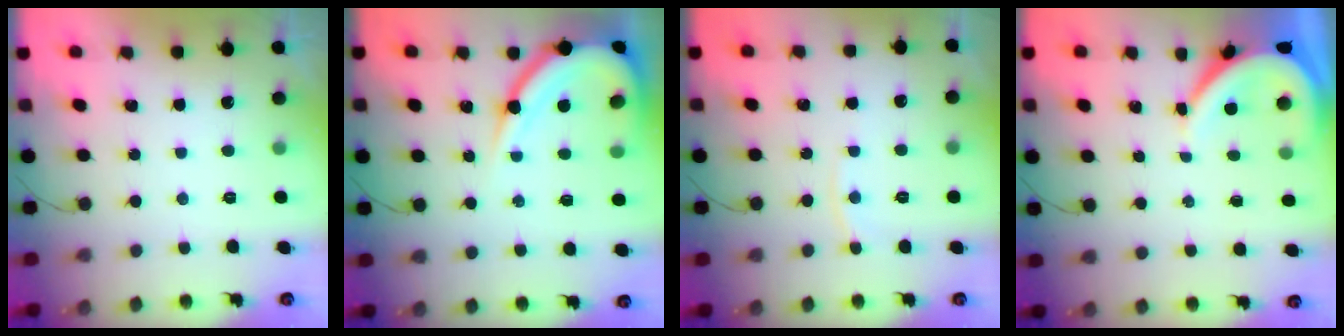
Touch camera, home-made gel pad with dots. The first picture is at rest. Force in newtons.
{"total": 12.2, "press": 12.2, "slide": 1.0}
{"total": 3.7, "press": 3.7, "slide": 0.3}
{"total": 7.1, "press": 7.1, "slide": 1.0}